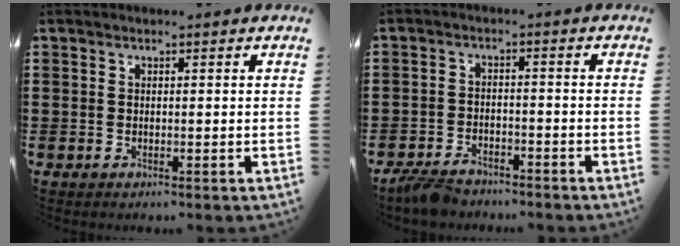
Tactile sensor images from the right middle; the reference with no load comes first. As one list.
[{"total": 3.6, "force": [-3.4, 0.9, 1.0], "torque": [-0.025, 0.004, -0.070]}]